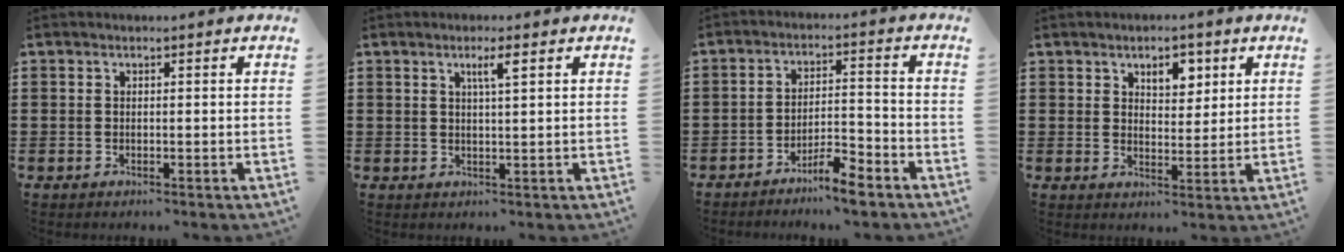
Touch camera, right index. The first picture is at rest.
{"total": 2.7, "force": [1.3, 0.3, 2.3], "torque": [-0.049, 0.002, 0.020]}
{"total": 5.2, "force": [-4.6, 0.6, 2.5], "torque": [-0.049, 0.004, -0.089]}
{"total": 4.6, "force": [2.7, 2.6, 2.6], "torque": [-0.044, 0.006, 0.045]}